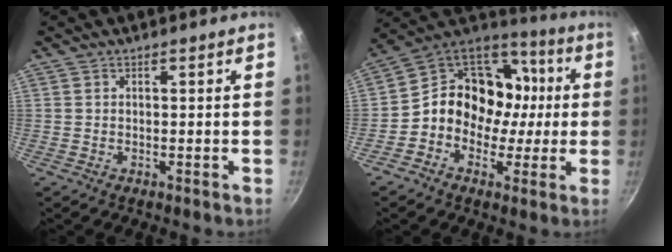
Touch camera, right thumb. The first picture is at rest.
{"total": 16.7, "force": [-0.6, 14.2, 8.6], "torque": [-0.091, 0.050, -0.027]}